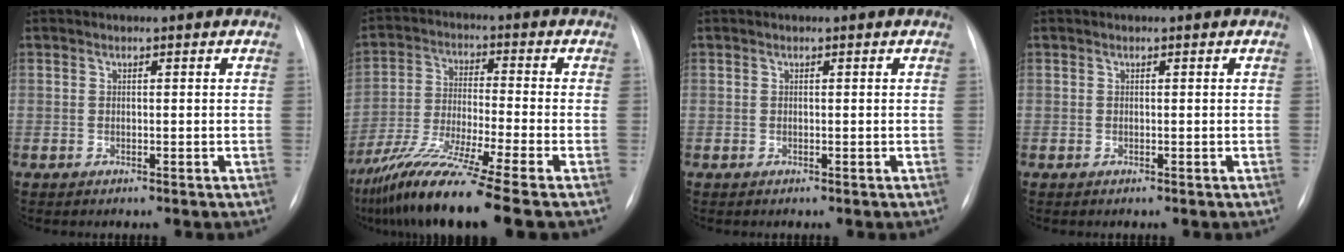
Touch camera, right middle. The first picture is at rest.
{"total": 14.3, "force": [-10.6, -1.6, 9.4], "torque": [-0.188, -0.044, -0.189]}
{"total": 0.0}
{"total": 0.0}